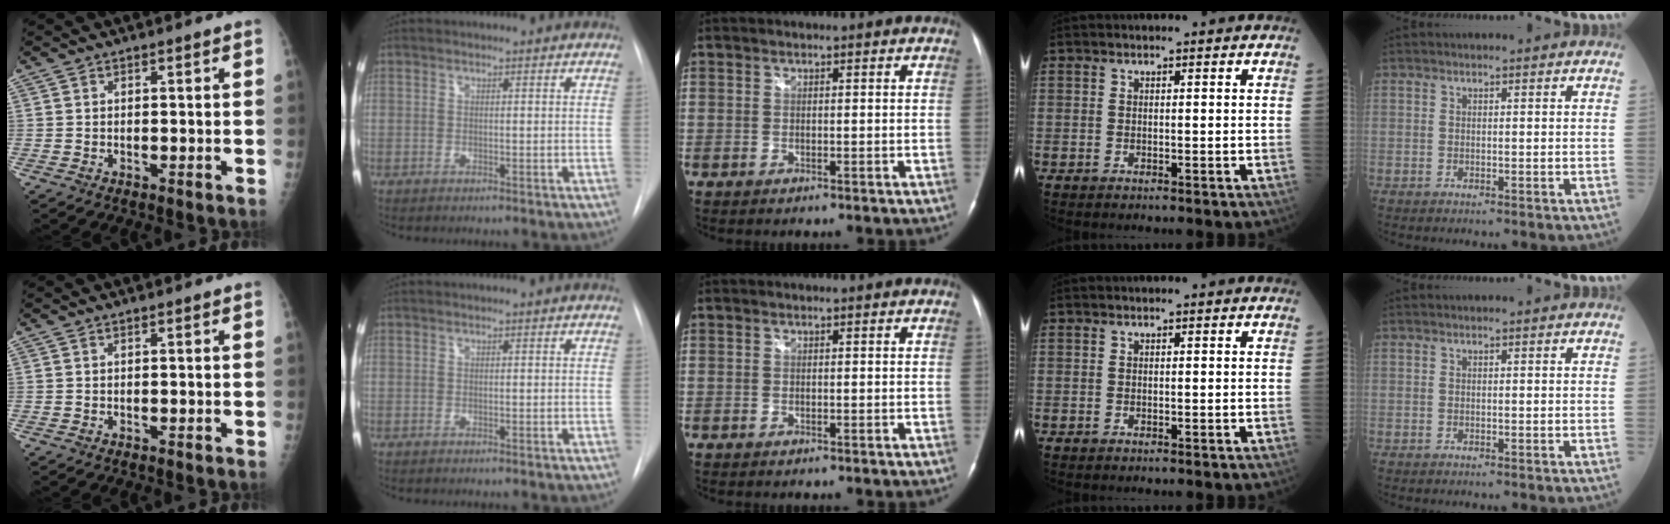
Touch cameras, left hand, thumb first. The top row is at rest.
{}